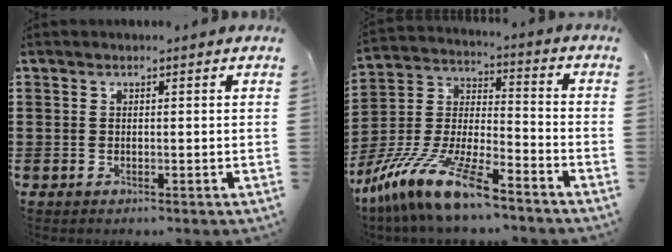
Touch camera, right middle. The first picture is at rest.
{"total": 13.5, "force": [-10.9, 1.6, 7.8], "torque": [-0.165, 0.020, -0.211]}